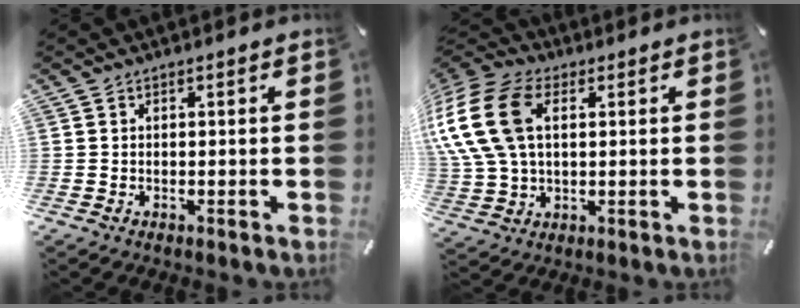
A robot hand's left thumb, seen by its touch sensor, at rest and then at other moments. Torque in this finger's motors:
{"motor_torque": [1.36, 1.21, 2.12, -0.65, 1.05]}